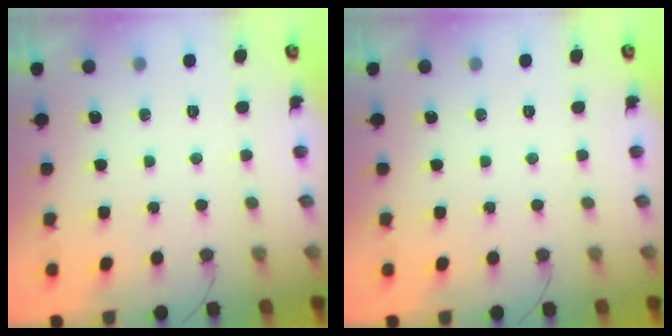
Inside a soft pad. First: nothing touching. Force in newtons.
{"total": 0.0}